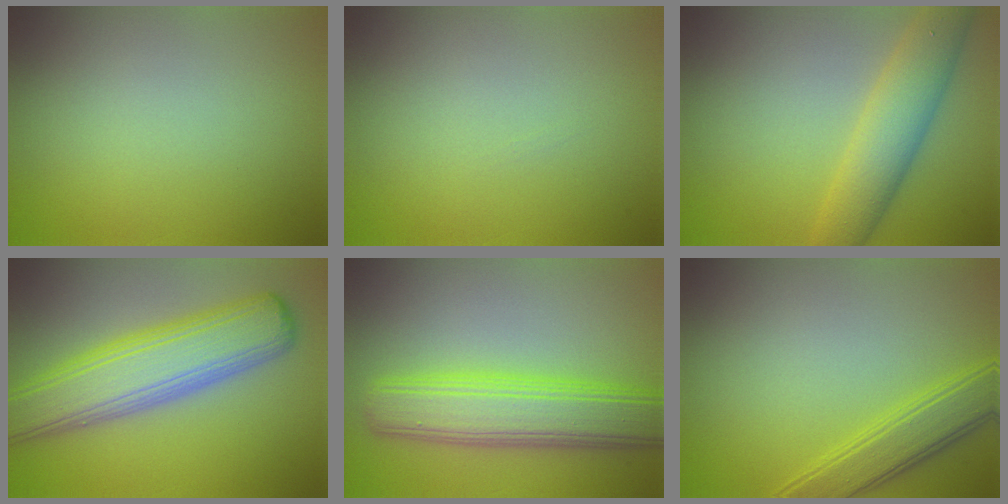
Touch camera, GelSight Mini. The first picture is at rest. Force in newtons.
{"total": 0.0}
{"total": 5.7, "press": 5.7, "slide": 0.0}
{"total": 8.3, "press": 8.3, "slide": 0.3}
{"total": 7.3, "press": 7.3, "slide": 0.2}
{"total": 3.8, "press": 3.8, "slide": 0.1}